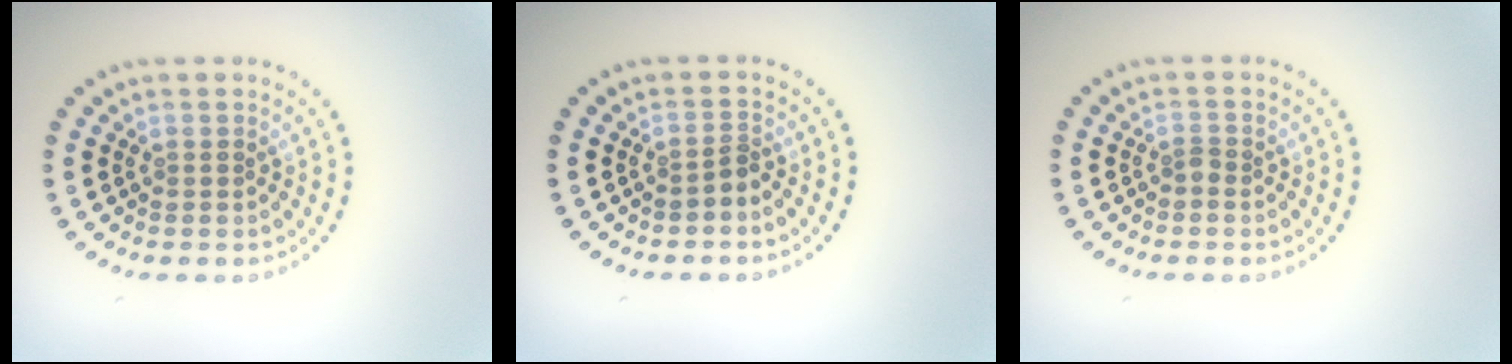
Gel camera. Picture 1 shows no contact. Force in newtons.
{"total": 1.0, "press": 0.6, "slide": 0.8}
{"total": 0.7, "press": 0.5, "slide": 0.5}